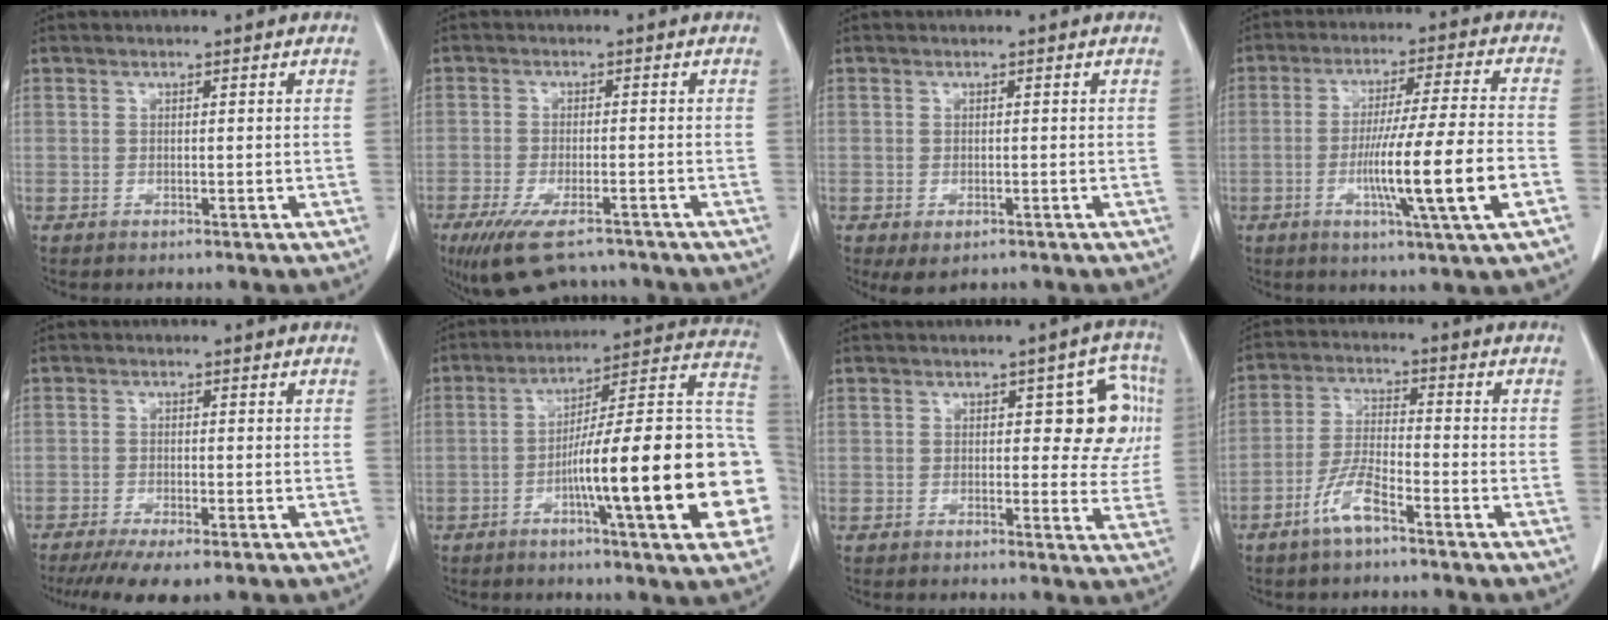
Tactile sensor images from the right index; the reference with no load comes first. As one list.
[{"total": 10.3, "force": [-8.2, 2.8, 5.6], "torque": [-0.095, -0.019, -0.129]}, {"total": 2.7, "force": [-1.4, 1.4, 1.8], "torque": [-0.030, -0.007, -0.012]}, {"total": 13.9, "force": [-4.1, -0.9, 13.3], "torque": [-0.233, -0.012, -0.072]}, {"total": 6.6, "force": [-4.6, 1.4, 4.5], "torque": [-0.070, -0.015, -0.076]}, {"total": 24.1, "force": [-5.5, 1.9, 23.4], "torque": [-0.245, 0.024, -0.080]}, {"total": 8.4, "force": [1.7, 4.0, 7.2], "torque": [-0.063, 0.024, 0.019]}, {"total": 6.3, "force": [-4.1, 1.1, 4.7], "torque": [-0.102, -0.002, -0.083]}]